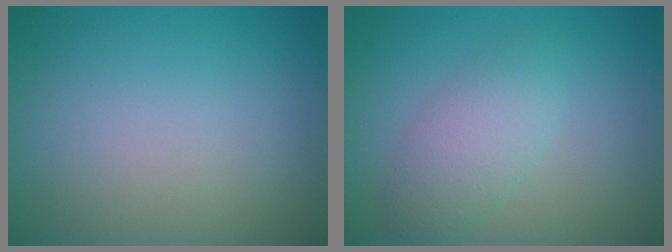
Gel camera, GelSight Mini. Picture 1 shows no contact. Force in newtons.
{"total": 3.1, "press": 3.1, "slide": 0.0}